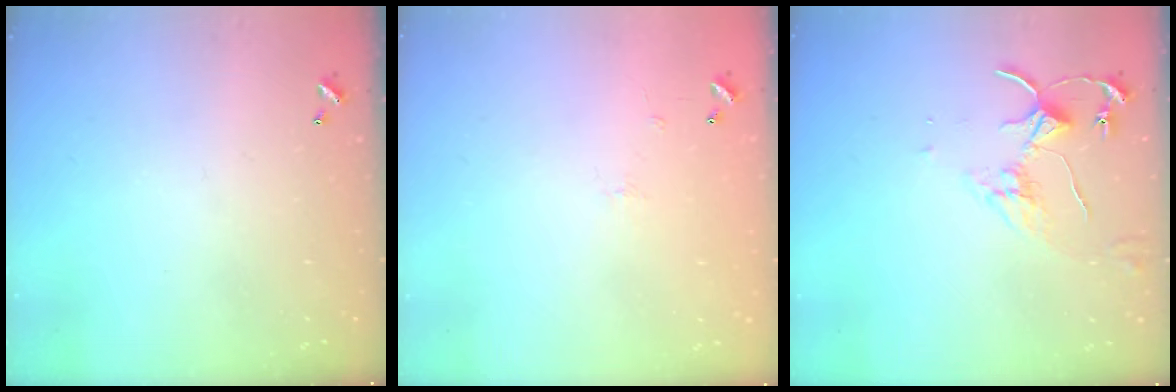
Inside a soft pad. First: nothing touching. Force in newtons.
{"total": 5.4, "press": 5.3, "slide": 0.6}
{"total": 3.6, "press": 3.6, "slide": 0.6}